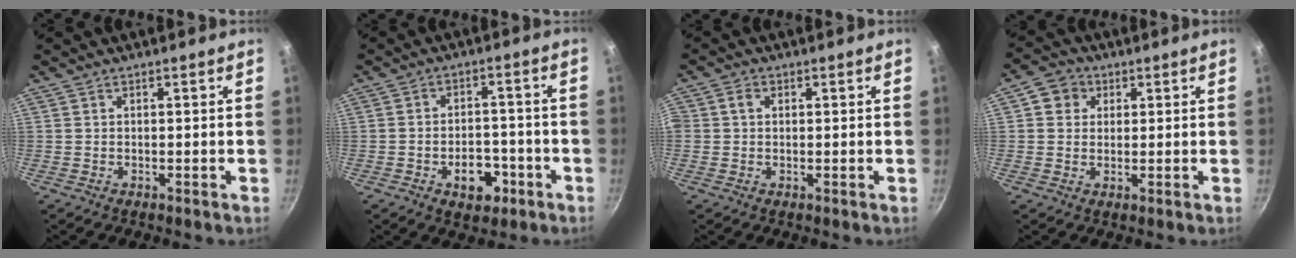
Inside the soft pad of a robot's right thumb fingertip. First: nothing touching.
{"total": 7.6, "force": [-3.4, 4.8, 4.8], "torque": [-0.044, 0.024, -0.045]}
{"total": 2.2, "force": [0.3, 1.8, 1.2], "torque": [-0.017, 0.008, 0.001]}
{"total": 5.4, "force": [1.7, 4.7, 1.9], "torque": [0.000, 0.000, 0.019]}